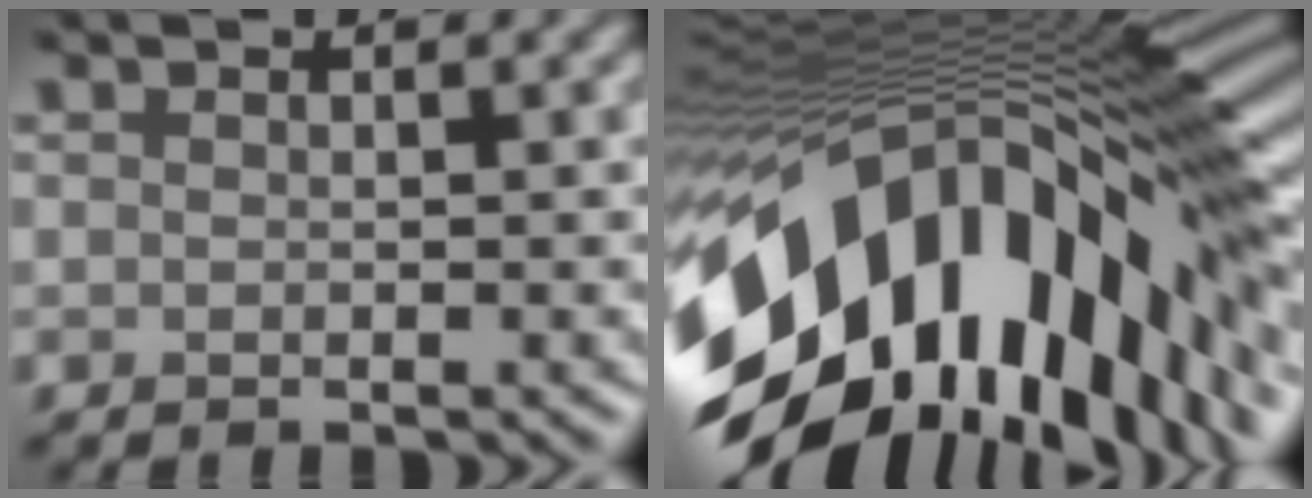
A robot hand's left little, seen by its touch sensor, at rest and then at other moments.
{"total": 17.3, "force": [-5.3, 9.1, 13.7], "torque": [-0.229, -0.009, -0.101]}